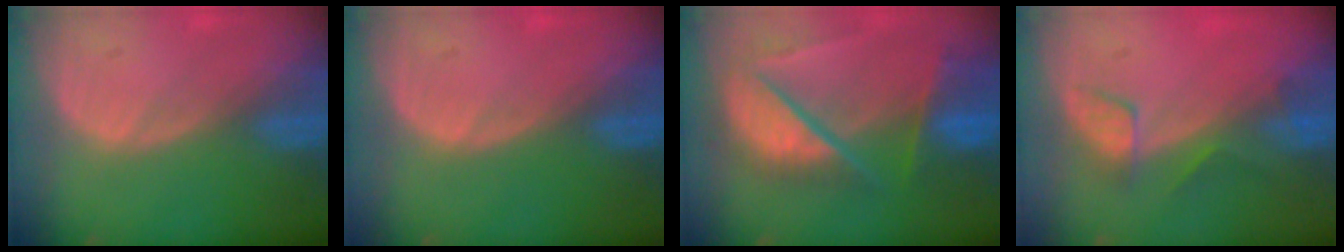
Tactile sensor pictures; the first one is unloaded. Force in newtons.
{"total": 0.0}
{"total": 10.4, "press": 8.6, "slide": 5.8}
{"total": 3.9, "press": 3.7, "slide": 1.4}